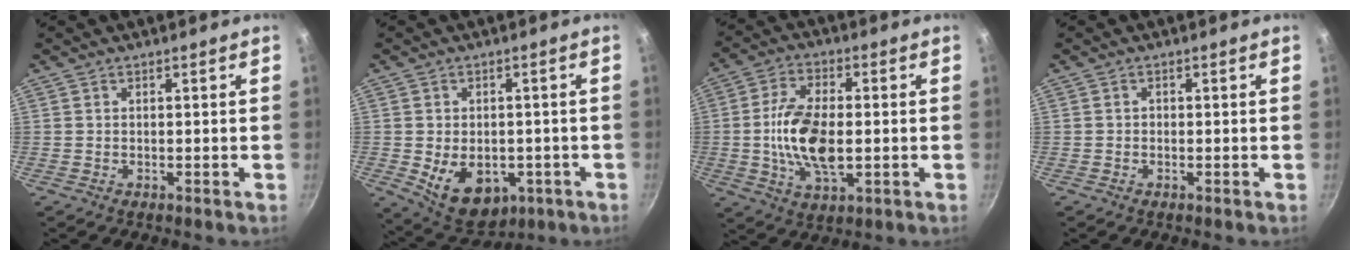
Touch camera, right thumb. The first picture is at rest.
{"total": 12.0, "force": [-3.6, 8.4, 7.8], "torque": [-0.108, 0.005, -0.035]}
{"total": 13.5, "force": [-1.0, 6.7, 11.6], "torque": [-0.220, 0.002, -0.017]}
{"total": 0.6, "force": [-0.2, 0.5, 0.3], "torque": [0.000, 0.002, -0.007]}